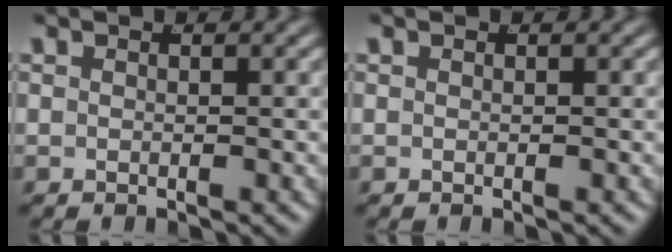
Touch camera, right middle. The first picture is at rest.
{"total": 0.0}